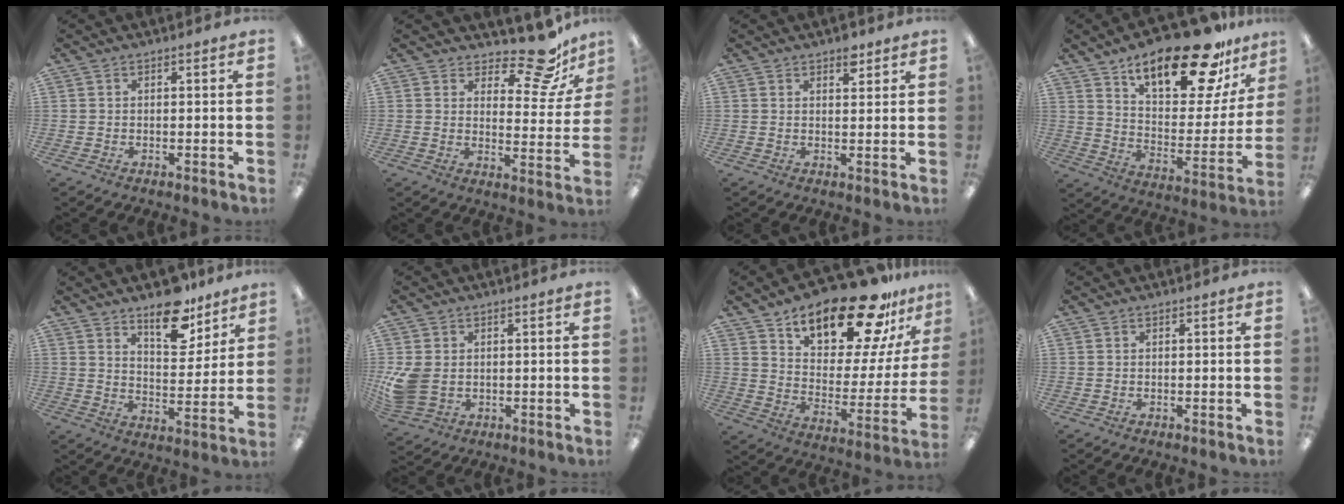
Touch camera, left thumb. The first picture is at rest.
{"total": 12.8, "force": [9.8, 4.7, 6.8], "torque": [-0.091, -0.065, 0.170]}
{"total": 3.9, "force": [2.7, 1.9, 2.1], "torque": [-0.006, -0.018, 0.040]}
{"total": 24.4, "force": [17.7, 8.4, 14.6], "torque": [-0.212, -0.112, 0.291]}
{"total": 13.2, "force": [9.7, 5.9, 6.7], "torque": [-0.080, -0.061, 0.169]}
{"total": 7.7, "force": [0.0, 6.1, 4.6], "torque": [-0.106, 0.004, 0.003]}
{"total": 22.8, "force": [17.2, 7.9, 12.6], "torque": [-0.186, -0.121, 0.286]}
{"total": 0.0}